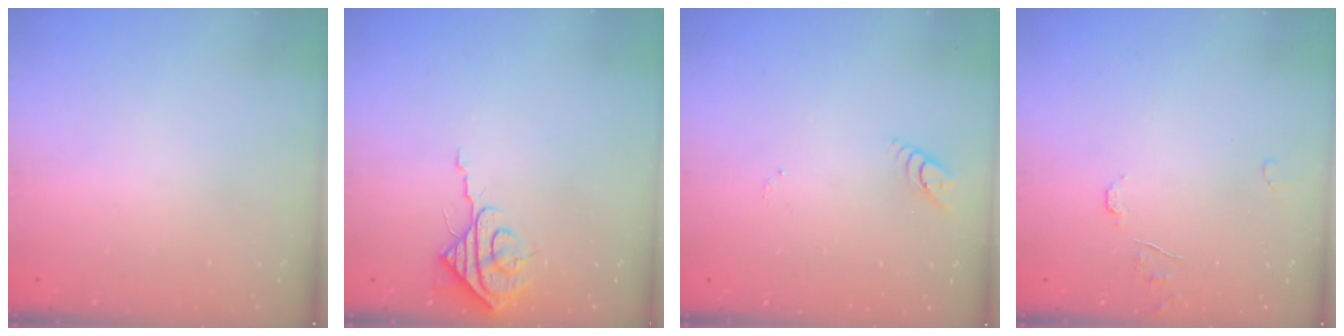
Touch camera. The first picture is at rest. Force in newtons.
{"total": 7.9, "press": 7.8, "slide": 0.7}
{"total": 2.6, "press": 2.6, "slide": 0.3}
{"total": 5.5, "press": 5.5, "slide": 0.4}